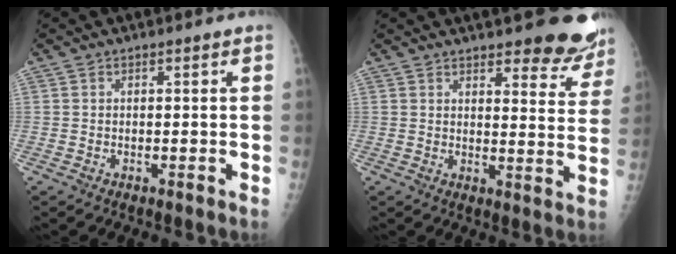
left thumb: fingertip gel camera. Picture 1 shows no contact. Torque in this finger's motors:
{"motor_torque": [0.17, -0.10, 0.06, -0.31, 0.08]}